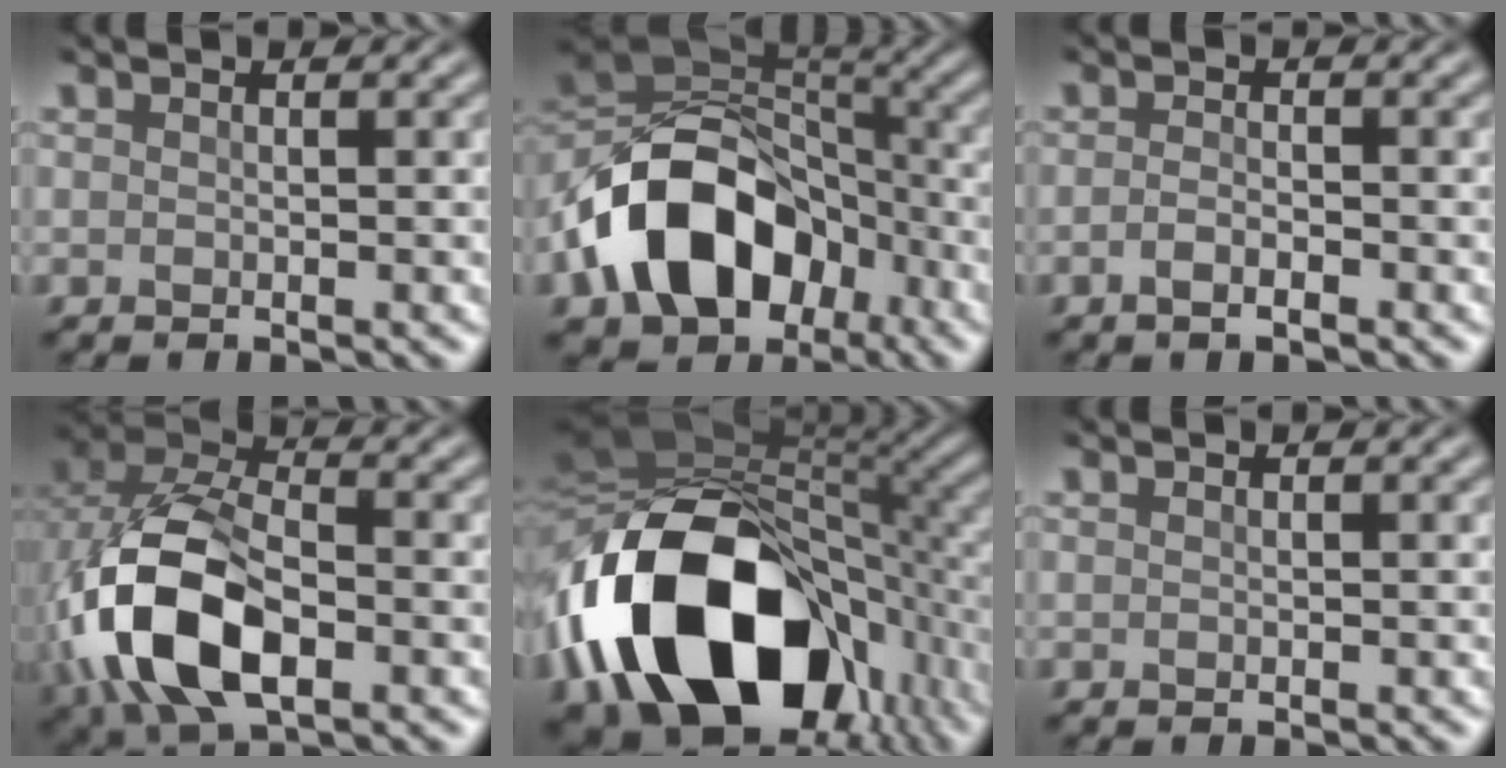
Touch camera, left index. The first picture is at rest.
{"total": 13.1, "force": [-5.4, 8.9, 7.9], "torque": [-0.140, 0.004, -0.105]}
{"total": 1.4, "force": [-0.8, 0.4, 1.1], "torque": [-0.023, -0.001, -0.017]}
{"total": 12.9, "force": [-3.7, 7.4, 9.9], "torque": [-0.217, -0.009, -0.077]}
{"total": 19.7, "force": [-5.9, 12.9, 13.7], "torque": [-0.286, -0.036, -0.078]}
{"total": 0.0}